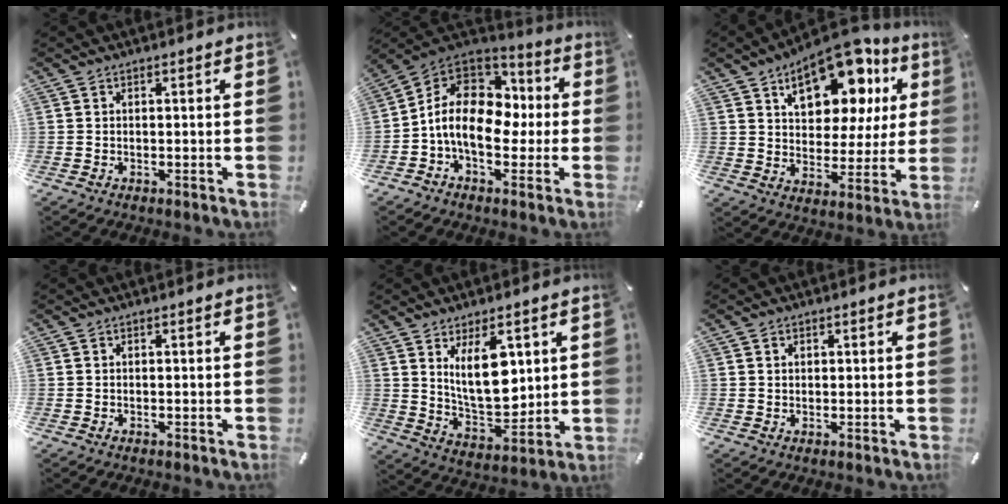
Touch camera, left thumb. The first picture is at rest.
{"total": 13.8, "force": [-1.5, 10.1, 9.3], "torque": [-0.184, 0.010, -0.026]}
{"total": 19.3, "force": [11.0, 10.9, 11.5], "torque": [-0.164, -0.062, 0.186]}
{"total": 0.0}
{"total": 13.0, "force": [5.1, 7.0, 9.7], "torque": [-0.165, -0.027, 0.086]}
{"total": 1.2, "force": [0.5, 1.1, 0.2], "torque": [0.004, -0.001, 0.007]}